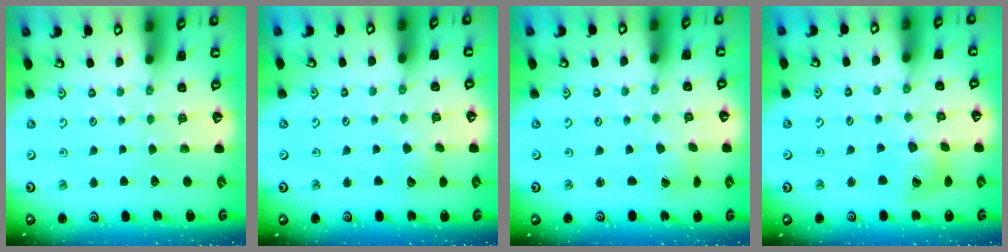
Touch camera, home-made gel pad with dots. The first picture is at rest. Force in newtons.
{"total": 5.2, "press": 5.2, "slide": 0.5}
{"total": 1.7, "press": 1.7, "slide": 0.1}
{"total": 11.9, "press": 11.8, "slide": 1.5}